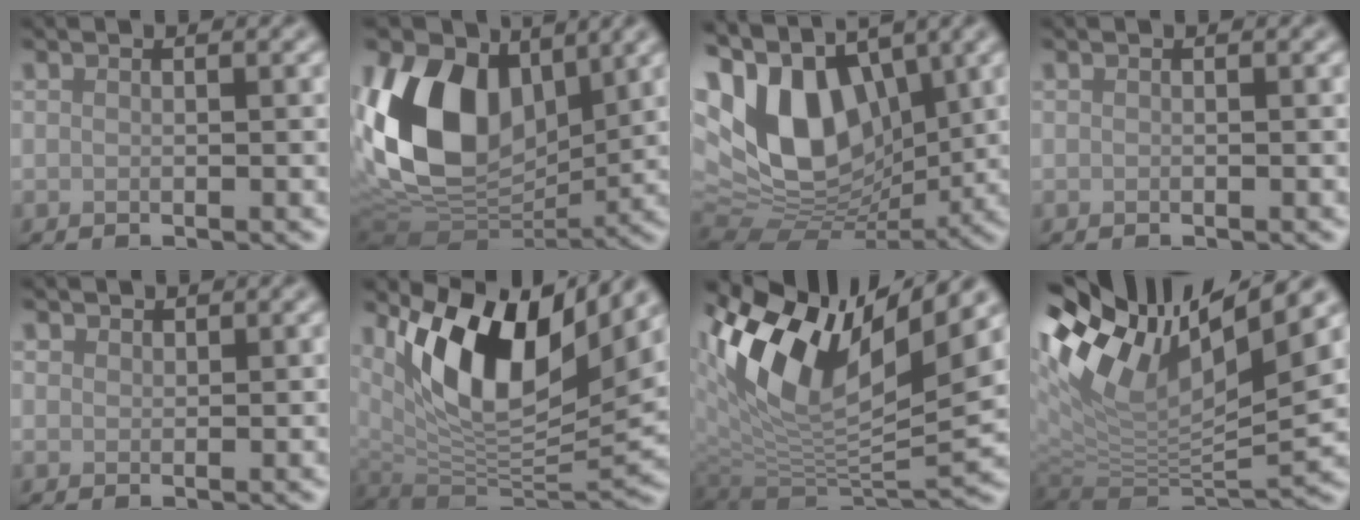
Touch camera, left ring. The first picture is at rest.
{"total": 14.0, "force": [1.9, 9.0, 10.5], "torque": [-0.220, 0.000, 0.024]}
{"total": 13.5, "force": [3.0, 8.4, 10.2], "torque": [-0.203, 0.005, 0.044]}
{"total": 0.0}
{"total": 0.6, "force": [0.4, 0.4, 0.1], "torque": [-0.005, -0.001, 0.006]}
{"total": 12.3, "force": [4.6, 5.6, 9.9], "torque": [-0.171, -0.013, 0.087]}
{"total": 12.2, "force": [4.8, 5.6, 9.8], "torque": [-0.191, 0.006, 0.089]}
{"total": 12.6, "force": [4.8, 5.6, 10.3], "torque": [-0.203, 0.016, 0.080]}